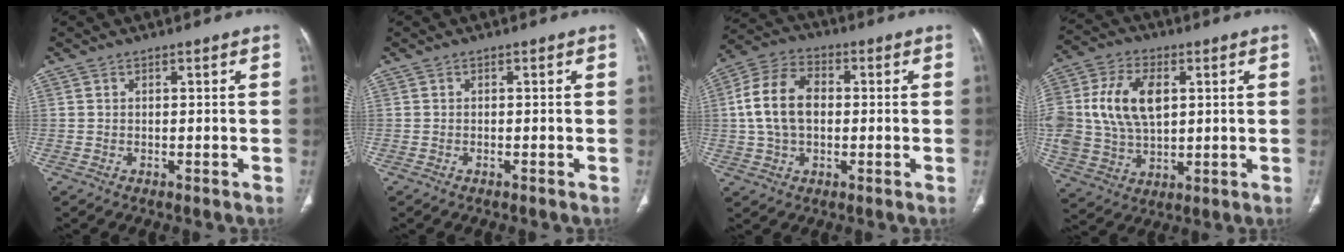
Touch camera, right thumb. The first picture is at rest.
{"total": 0.0}
{"total": 12.2, "force": [0.6, 8.2, 9.1], "torque": [-0.172, 0.025, 0.006]}
{"total": 18.2, "force": [3.3, 12.0, 13.2], "torque": [-0.277, 0.000, 0.068]}